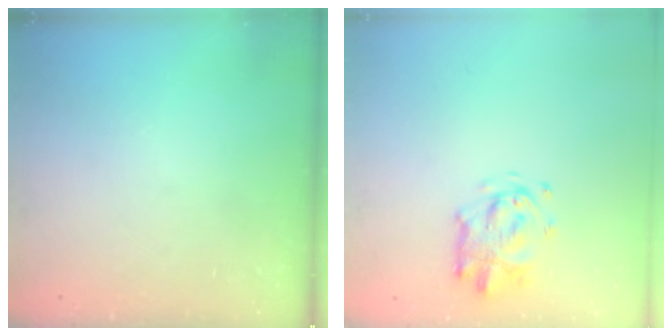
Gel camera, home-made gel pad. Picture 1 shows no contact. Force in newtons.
{"total": 3.5, "press": 3.5, "slide": 0.3}